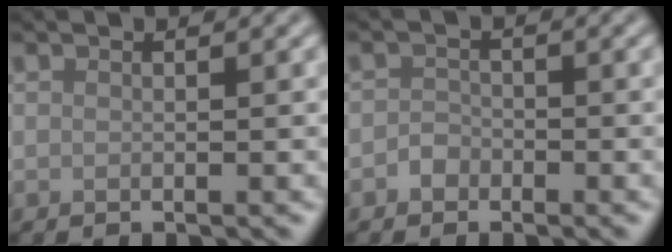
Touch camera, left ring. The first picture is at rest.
{"total": 1.2, "force": [-0.7, 0.9, 0.2], "torque": [0.004, 0.004, -0.014]}